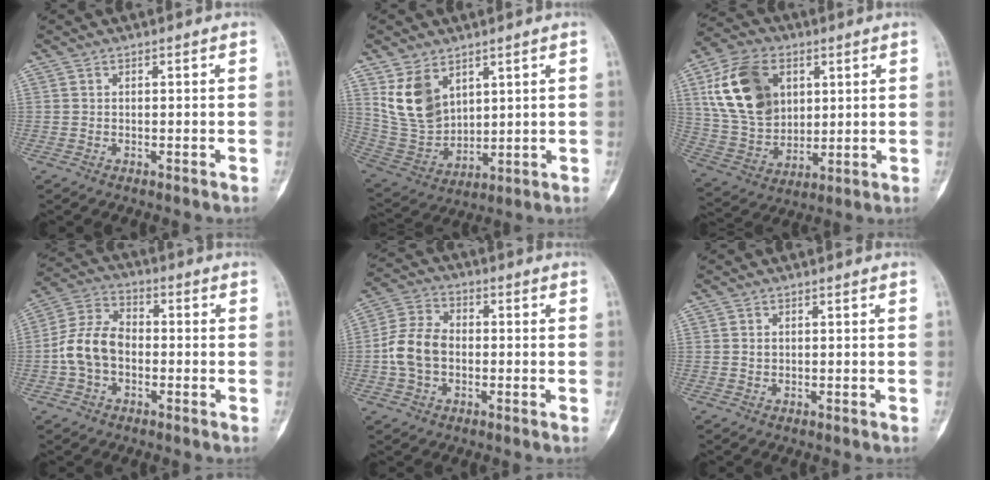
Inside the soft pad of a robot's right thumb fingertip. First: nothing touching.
{"total": 11.6, "force": [5.6, 7.7, 6.6], "torque": [-0.104, -0.026, 0.134]}
{"total": 17.8, "force": [5.7, 12.5, 11.3], "torque": [-0.192, -0.009, 0.115]}
{"total": 10.1, "force": [-1.7, 7.0, 7.0], "torque": [-0.130, 0.034, -0.043]}
{"total": 9.2, "force": [-1.1, 6.6, 6.3], "torque": [-0.118, 0.025, -0.030]}
{"total": 0.8, "force": [0.2, 0.6, 0.4], "torque": [-0.003, 0.001, 0.005]}